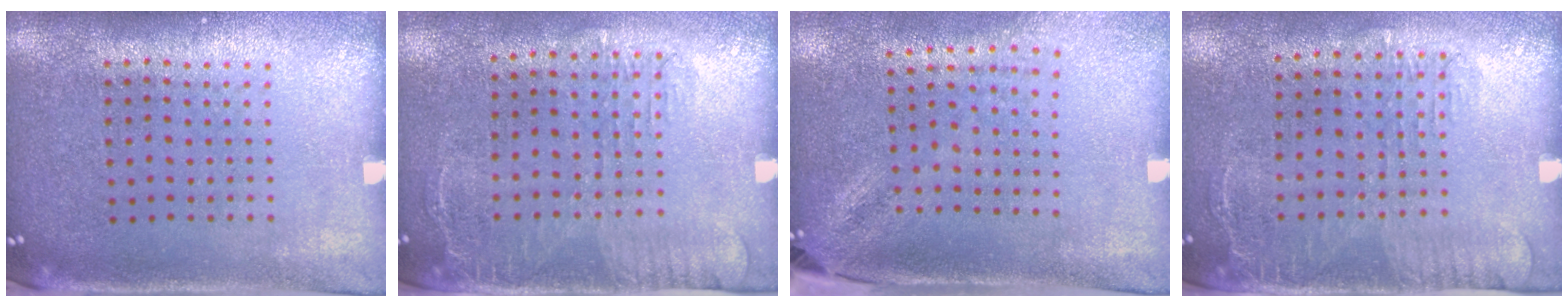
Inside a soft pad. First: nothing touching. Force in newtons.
{"total": 1.6, "press": 1.2, "slide": 1.0}
{"total": 1.8, "press": 1.4, "slide": 1.2}
{"total": 1.6, "press": 1.2, "slide": 1.0}